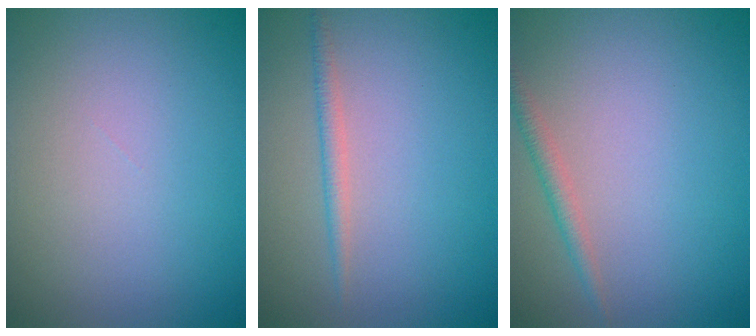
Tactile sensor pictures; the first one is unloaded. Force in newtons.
{"total": 1.2, "press": 1.2, "slide": 0.1}
{"total": 1.5, "press": 1.5, "slide": 0.0}